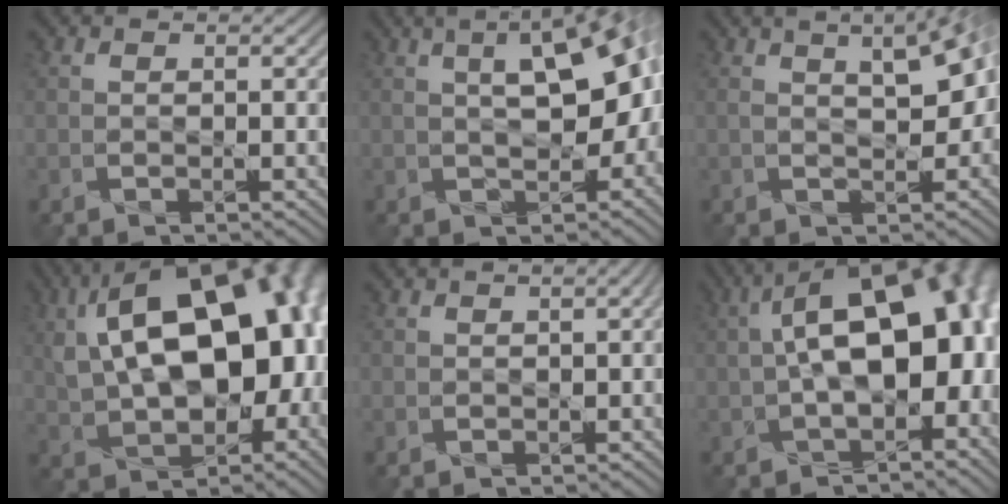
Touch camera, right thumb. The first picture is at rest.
{"total": 10.8, "force": [1.5, 5.0, 9.5], "torque": [-0.133, -0.003, 0.025]}
{"total": 7.9, "force": [1.7, 3.1, 7.1], "torque": [-0.110, 0.001, 0.025]}
{"total": 19.2, "force": [3.6, 10.4, 15.7], "torque": [-0.244, 0.020, 0.045]}
{"total": 2.4, "force": [-0.5, 1.1, 2.0], "torque": [-0.021, -0.009, 0.002]}
{"total": 15.5, "force": [0.9, 8.1, 13.2], "torque": [-0.182, -0.003, 0.028]}